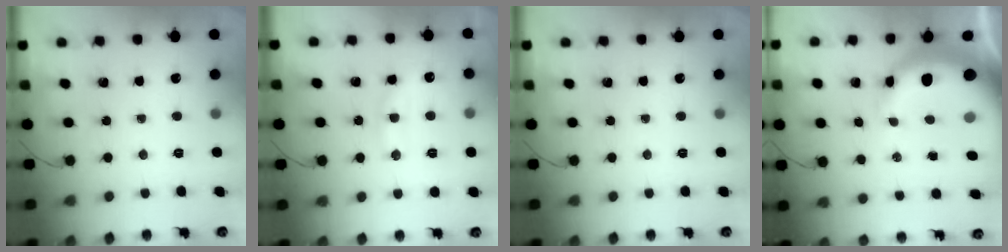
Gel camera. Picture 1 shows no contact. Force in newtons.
{"total": 11.8, "press": 11.7, "slide": 0.8}
{"total": 0.0}
{"total": 9.7, "press": 9.4, "slide": 2.6}